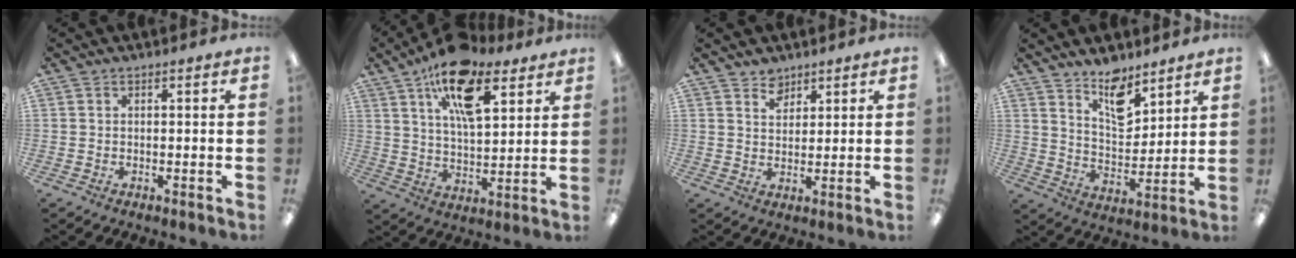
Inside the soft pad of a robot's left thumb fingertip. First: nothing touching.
{"total": 17.3, "force": [9.9, 7.8, 11.8], "torque": [-0.194, -0.031, 0.168]}
{"total": 4.0, "force": [3.4, 2.1, 0.5], "torque": [-0.003, -0.018, 0.062]}
{"total": 10.3, "force": [8.1, 4.4, 4.6], "torque": [-0.059, -0.057, 0.143]}